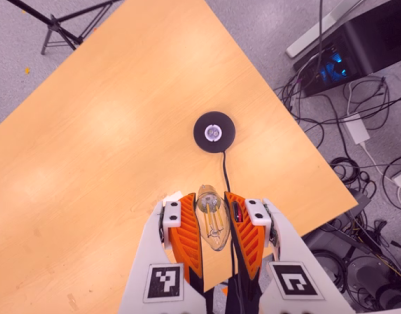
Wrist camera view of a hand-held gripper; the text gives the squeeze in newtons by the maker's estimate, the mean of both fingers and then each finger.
{"total": 22.0, "left": 23.6, "right": 20.3}